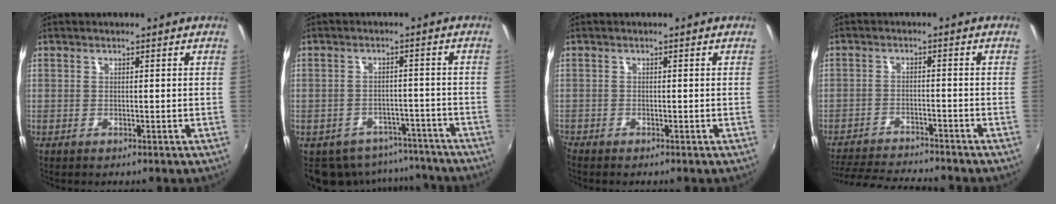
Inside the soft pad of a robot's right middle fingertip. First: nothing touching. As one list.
[{"total": 11.4, "force": [-9.2, 6.1, 2.8], "torque": [-0.065, 0.014, -0.104]}, {"total": 0.9, "force": [-0.9, 0.2, 0.1], "torque": [-0.006, -0.005, -0.022]}, {"total": 12.6, "force": [-11.7, 1.3, 4.5], "torque": [-0.108, -0.013, -0.186]}]